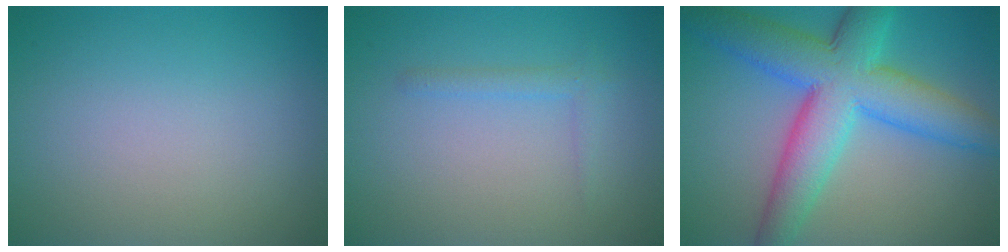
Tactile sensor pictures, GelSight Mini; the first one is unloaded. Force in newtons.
{"total": 1.1, "press": 1.1, "slide": 0.1}
{"total": 9.7, "press": 9.7, "slide": 0.2}